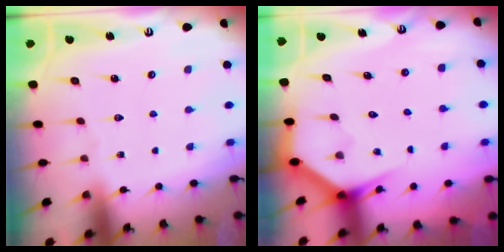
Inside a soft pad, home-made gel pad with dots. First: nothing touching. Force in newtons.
{"total": 3.3, "press": 3.3, "slide": 0.2}